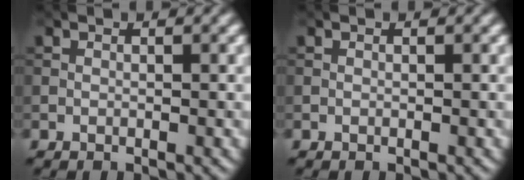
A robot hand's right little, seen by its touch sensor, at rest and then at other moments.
{"total": 0.0}